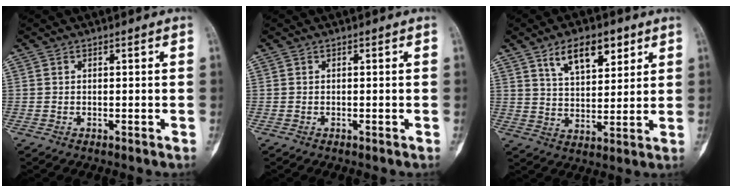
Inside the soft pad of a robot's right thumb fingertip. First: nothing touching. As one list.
[{"total": 0.0}, {"total": 10.7, "force": [6.0, 5.2, 7.1], "torque": [-0.095, -0.028, 0.106]}]